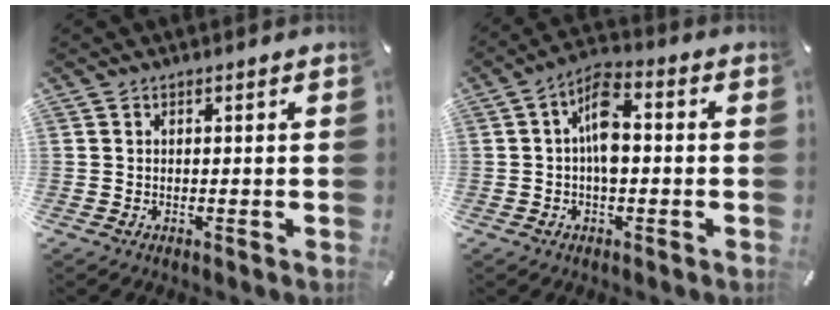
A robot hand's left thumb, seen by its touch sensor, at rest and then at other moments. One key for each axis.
{"total": 8.0, "fx": -0.7, "fy": 4.1, "fz": 6.8, "tx": -0.117, "ty": 0.016, "tz": -0.010}